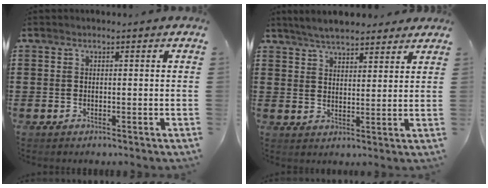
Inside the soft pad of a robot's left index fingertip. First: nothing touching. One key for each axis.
{"total": 5.1, "fx": 4.8, "fy": 1.2, "fz": 1.4, "tx": -0.041, "ty": -0.004, "tz": 0.089}